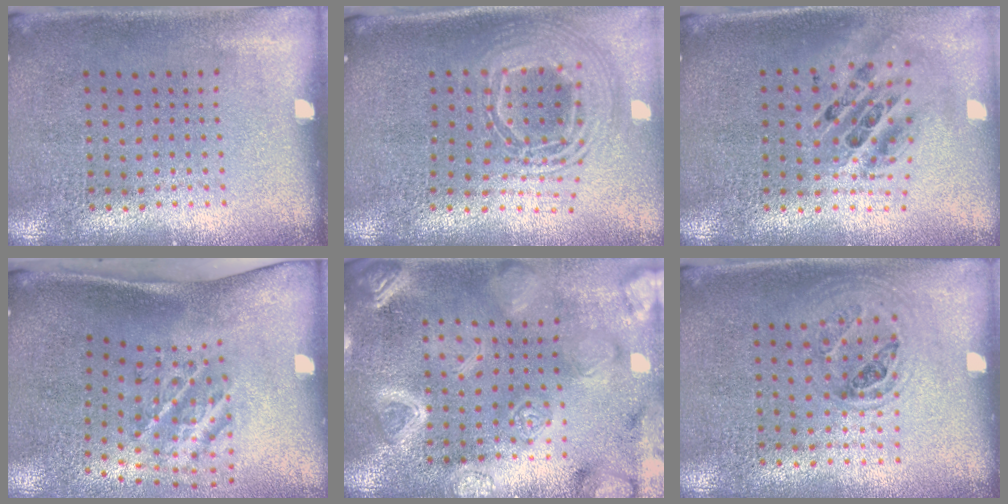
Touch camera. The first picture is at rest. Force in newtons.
{"total": 2.5, "press": 1.8, "slide": 1.6}
{"total": 2.0, "press": 1.6, "slide": 1.2}
{"total": 2.3, "press": 1.3, "slide": 1.9}
{"total": 5.7, "press": 5.6, "slide": 0.7}
{"total": 1.0, "press": 0.9, "slide": 0.3}